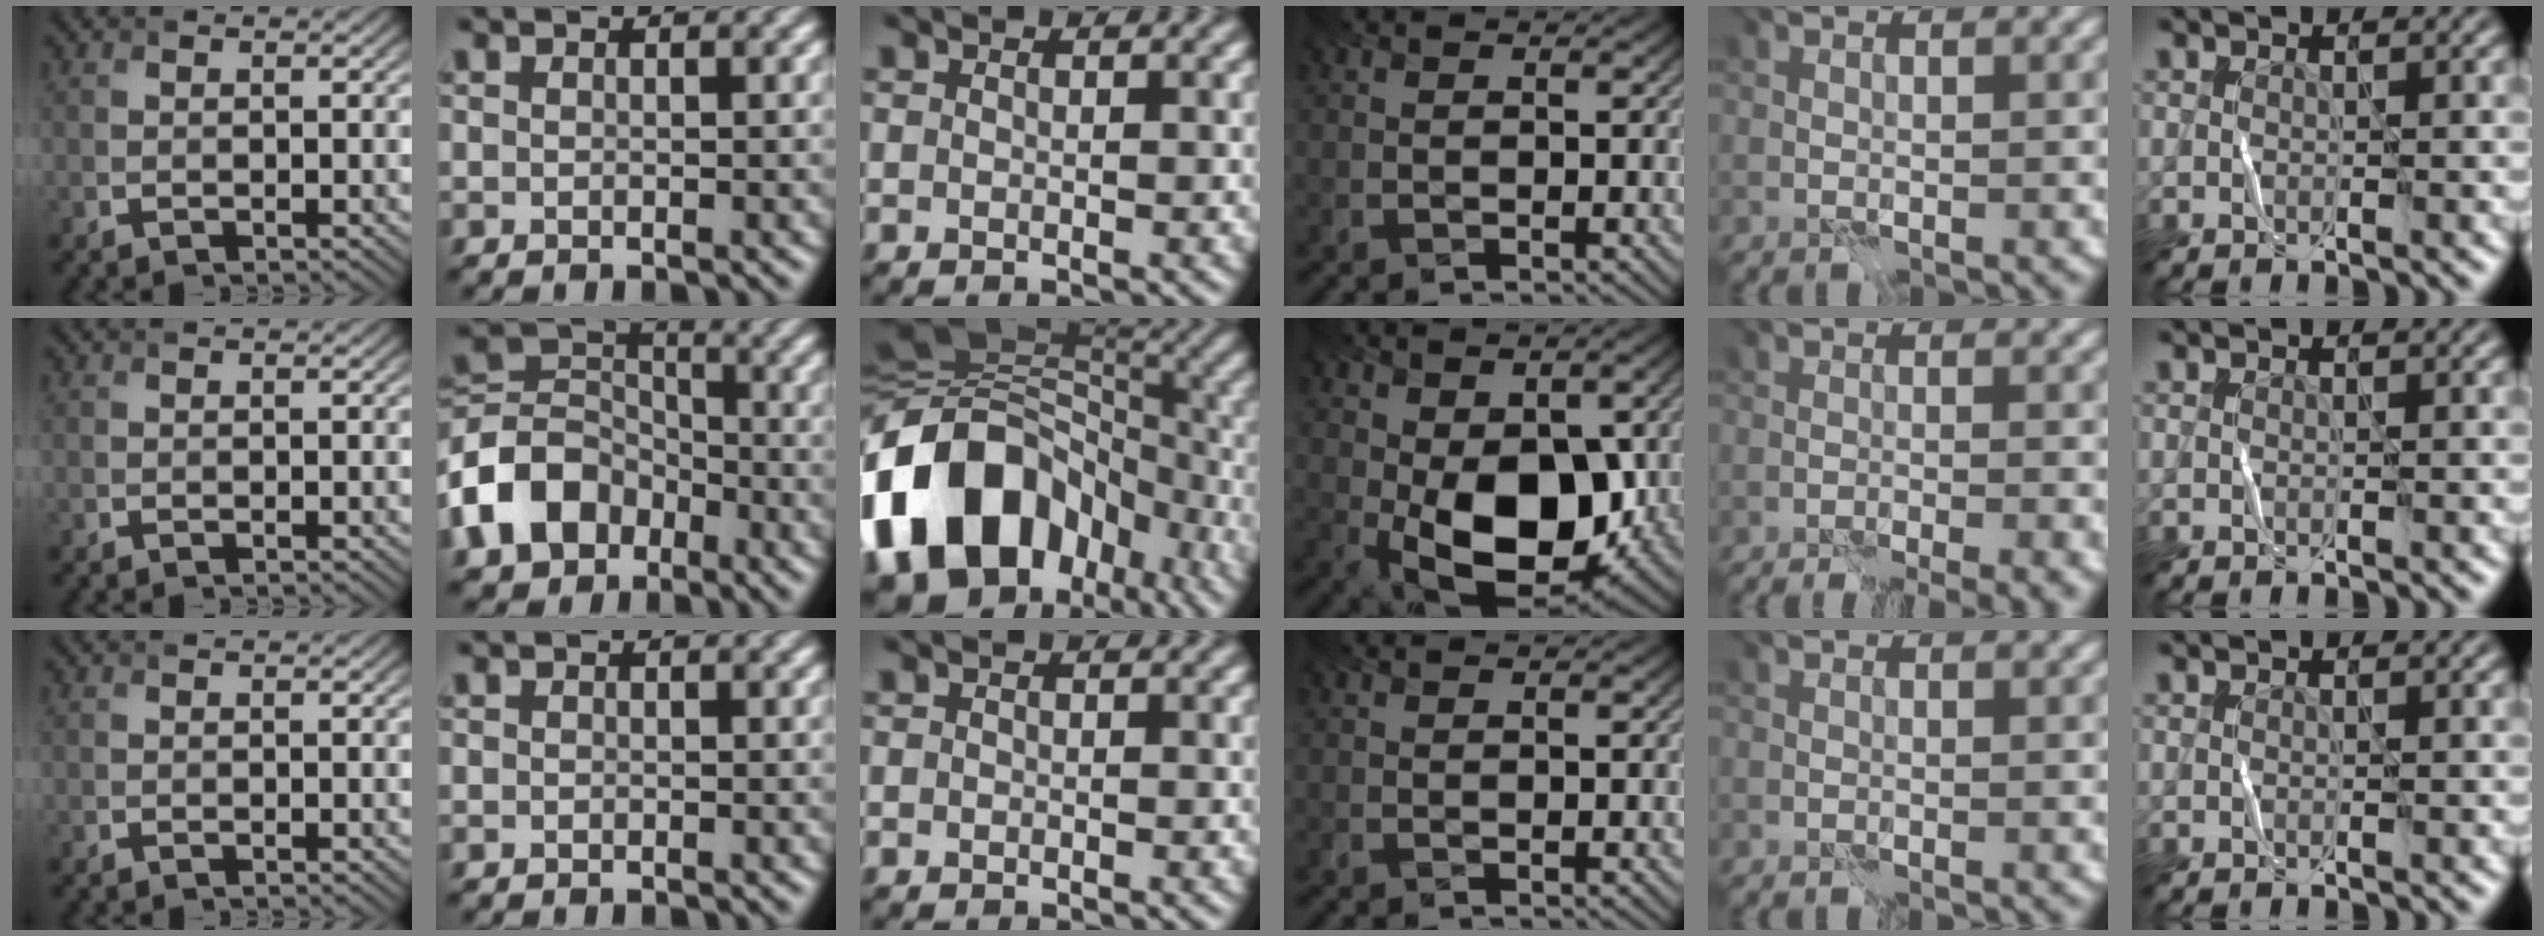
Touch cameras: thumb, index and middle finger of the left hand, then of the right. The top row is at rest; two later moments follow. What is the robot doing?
{"motion": "fold", "object": "bandana"}